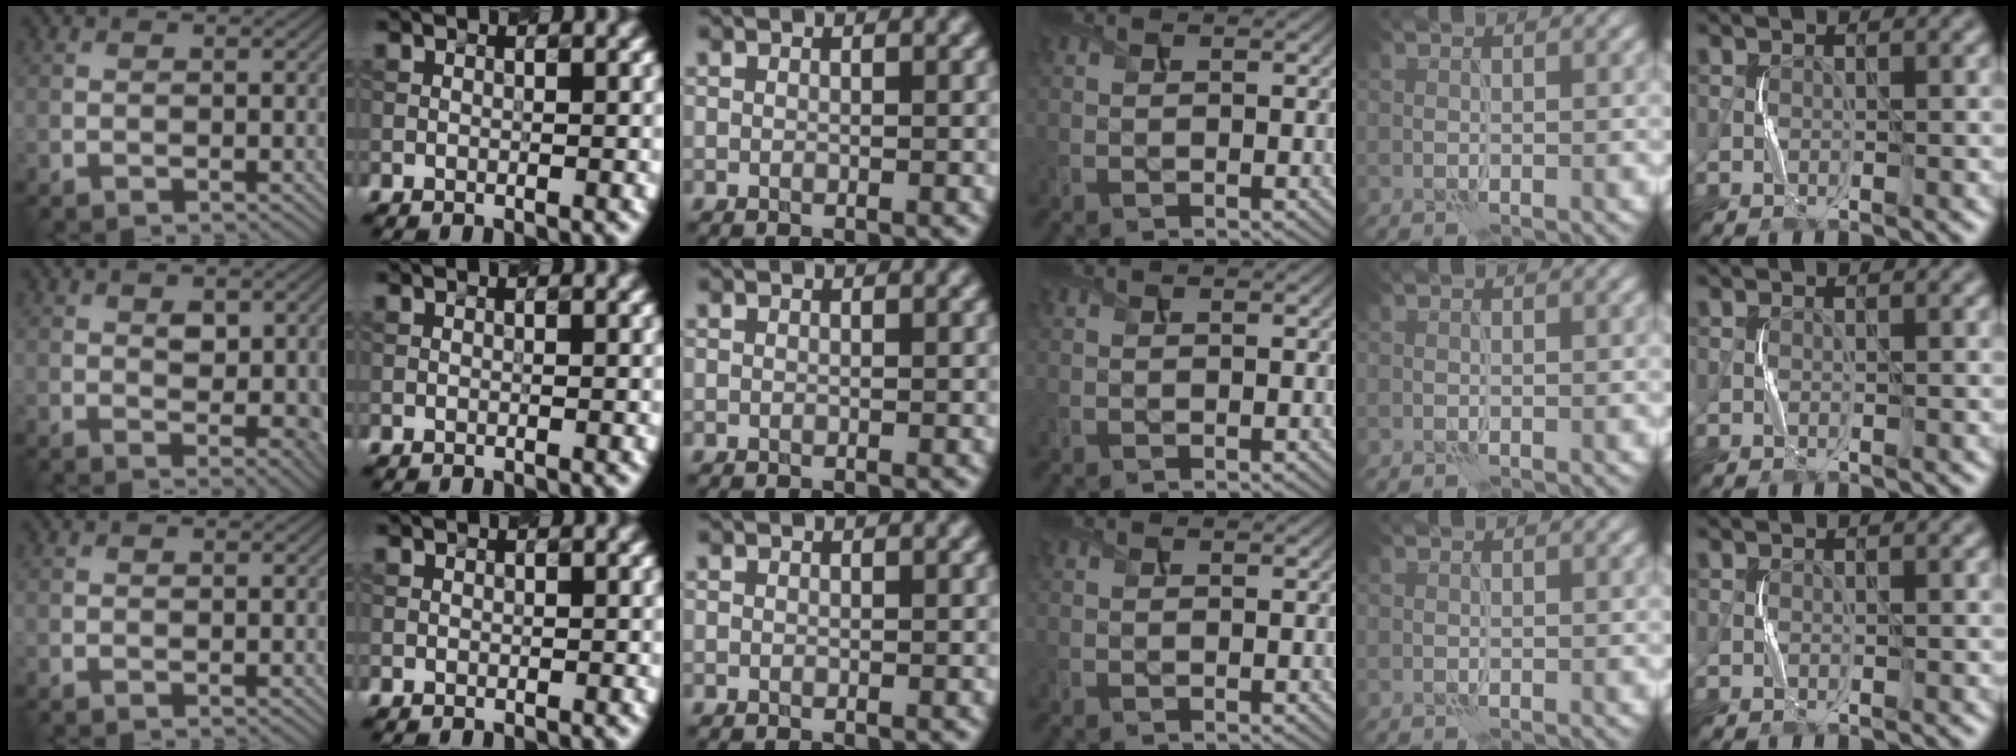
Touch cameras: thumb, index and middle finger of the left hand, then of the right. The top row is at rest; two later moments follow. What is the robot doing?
{"motion": "squeeze", "object": "stress ball aka squeeze ball"}